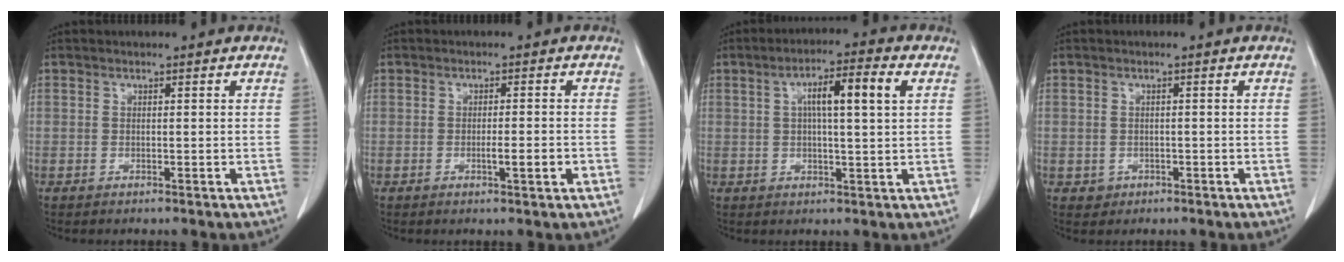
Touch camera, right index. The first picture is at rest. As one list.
[{"total": 2.9, "force": [-0.9, 0.2, 2.7], "torque": [-0.045, -0.002, -0.012]}, {"total": 7.7, "force": [2.1, 0.6, 7.4], "torque": [-0.128, 0.014, 0.033]}, {"total": 1.9, "force": [-0.5, 1.8, 0.1], "torque": [0.007, 0.008, -0.003]}]